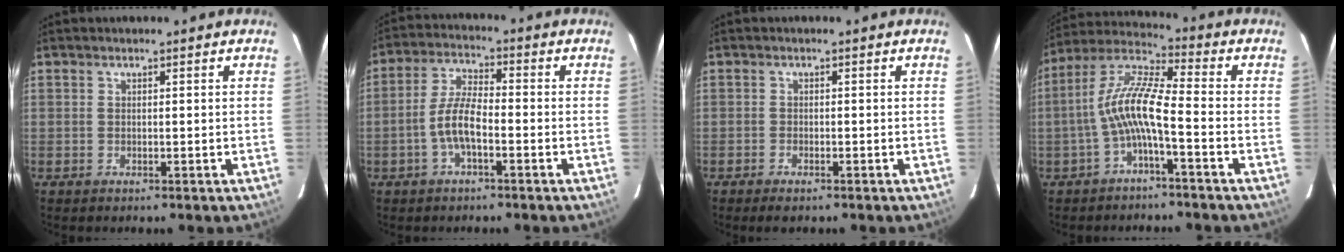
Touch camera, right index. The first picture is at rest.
{"total": 6.6, "force": [-2.6, 2.0, 5.8], "torque": [-0.121, 0.010, -0.049]}
{"total": 1.8, "force": [-1.5, 0.4, 1.0], "torque": [-0.029, -0.003, -0.030]}
{"total": 9.6, "force": [-2.9, 1.1, 9.1], "torque": [-0.201, 0.017, -0.059]}